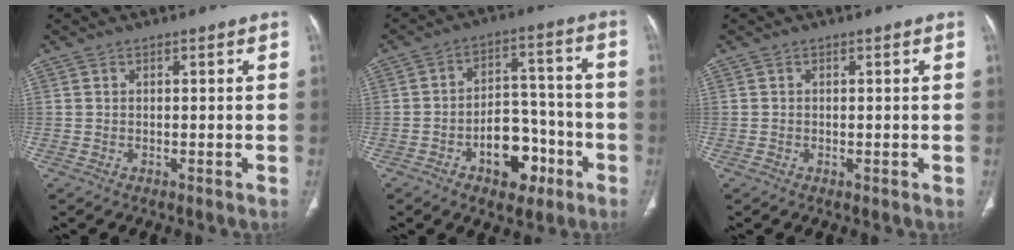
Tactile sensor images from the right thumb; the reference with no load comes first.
{"total": 11.5, "force": [-5.2, 7.3, 7.2], "torque": [-0.070, 0.052, -0.074]}
{"total": 0.5, "force": [-0.2, 0.3, 0.3], "torque": [-0.010, 0.002, 0.000]}